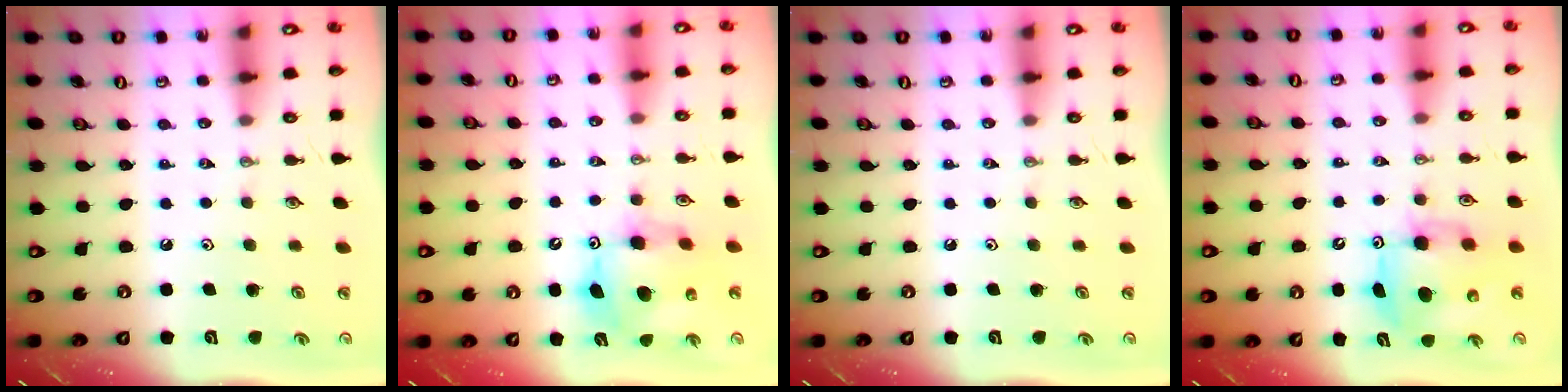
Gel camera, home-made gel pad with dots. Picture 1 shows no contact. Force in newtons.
{"total": 11.5, "press": 11.5, "slide": 0.9}
{"total": 0.0}
{"total": 7.8, "press": 7.7, "slide": 0.7}